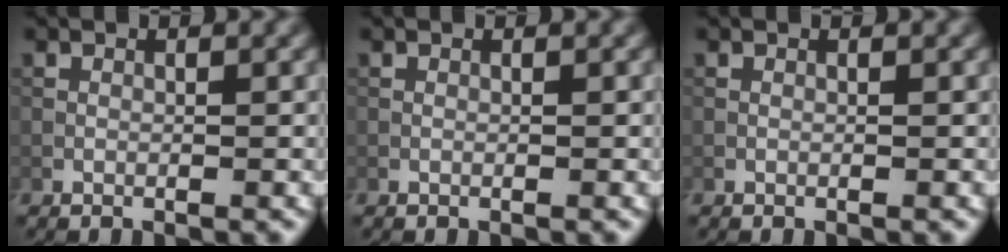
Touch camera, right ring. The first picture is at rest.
{"total": 0.0}
{"total": 0.0}